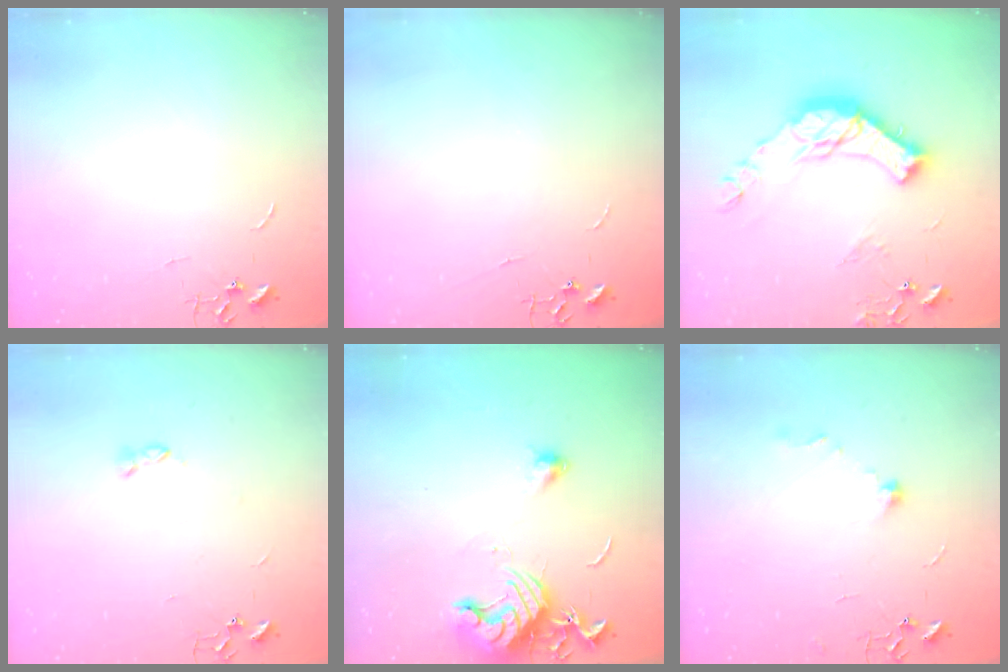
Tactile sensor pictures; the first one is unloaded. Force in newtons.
{"total": 0.0}
{"total": 18.6, "press": 18.5, "slide": 1.5}
{"total": 2.6, "press": 2.5, "slide": 0.5}
{"total": 12.3, "press": 12.2, "slide": 1.6}
{"total": 7.8, "press": 7.6, "slide": 1.5}